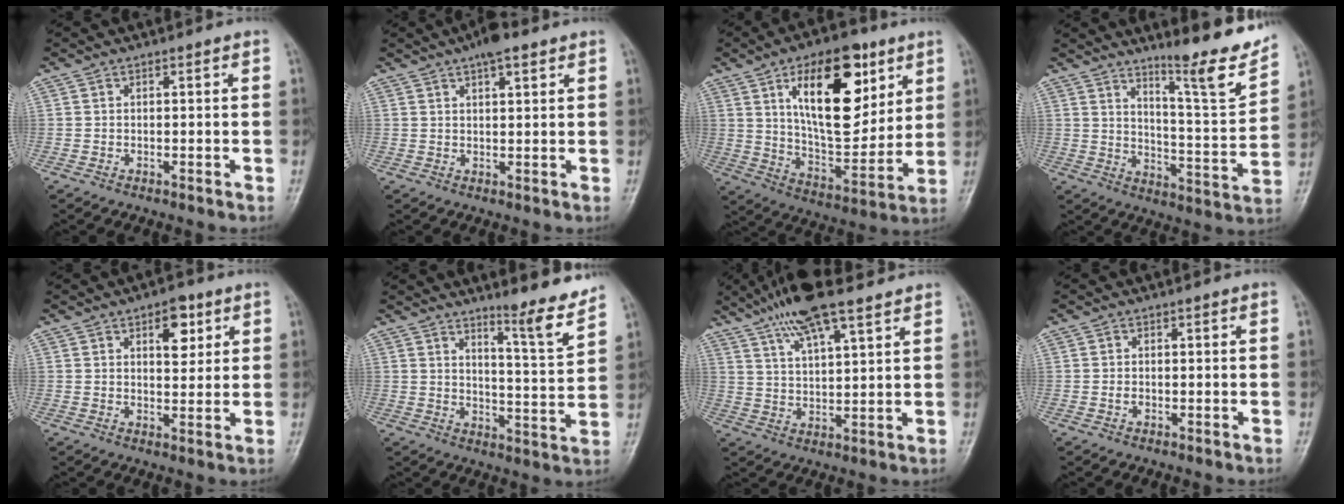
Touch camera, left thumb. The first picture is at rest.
{"total": 5.4, "force": [3.4, 1.9, 3.8], "torque": [-0.050, -0.001, 0.049]}
{"total": 20.9, "force": [8.7, 10.2, 16.1], "torque": [-0.203, -0.041, 0.147]}
{"total": 13.9, "force": [10.8, 1.4, 8.6], "torque": [-0.105, -0.082, 0.168]}
{"total": 6.1, "force": [2.7, 3.3, 4.3], "torque": [-0.033, -0.009, 0.034]}
{"total": 8.8, "force": [7.2, 0.2, 5.1], "torque": [-0.067, -0.068, 0.108]}
{"total": 12.7, "force": [8.9, 3.0, 8.4], "torque": [-0.147, -0.021, 0.162]}
{"total": 1.0, "force": [-0.3, 0.7, 0.5], "torque": [-0.007, 0.005, -0.008]}